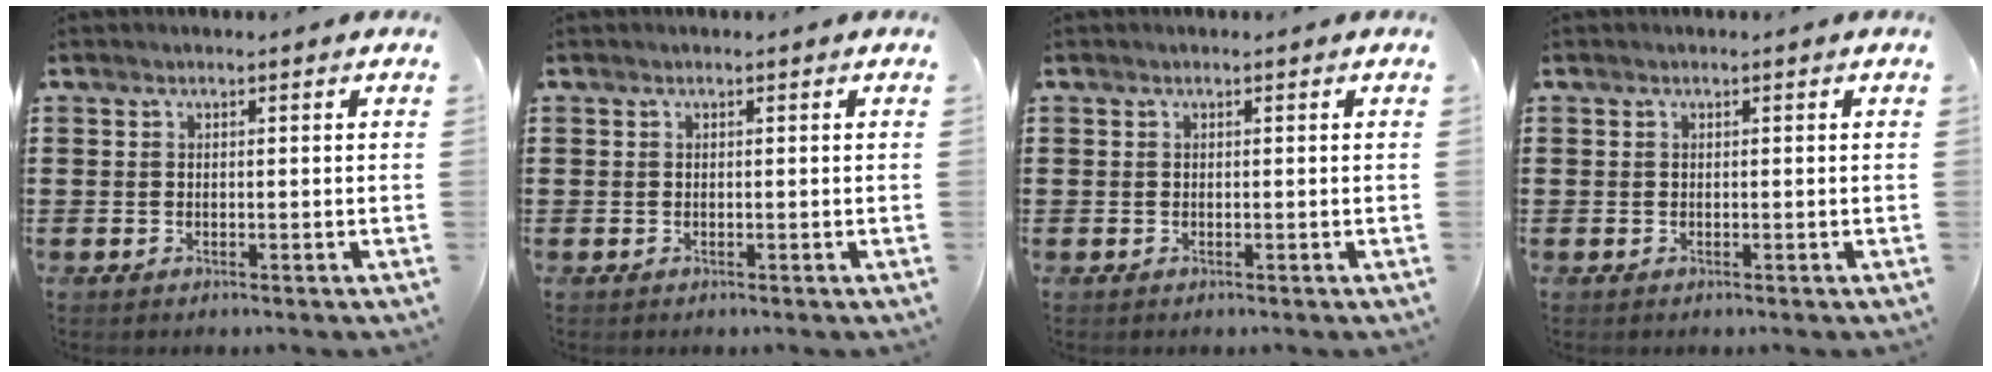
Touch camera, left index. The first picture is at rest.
{"total": 0.0}
{"total": 0.0}
{"total": 0.0}